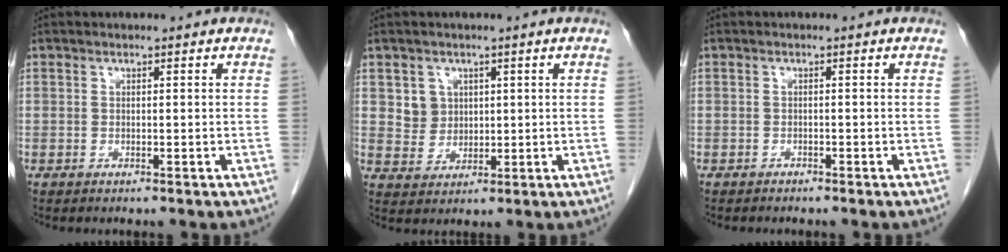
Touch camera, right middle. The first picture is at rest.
{"total": 4.0, "force": [1.5, 3.6, 0.6], "torque": [-0.010, 0.005, 0.032]}
{"total": 0.7, "force": [-0.7, 0.2, 0.1], "torque": [-0.008, 0.000, -0.014]}